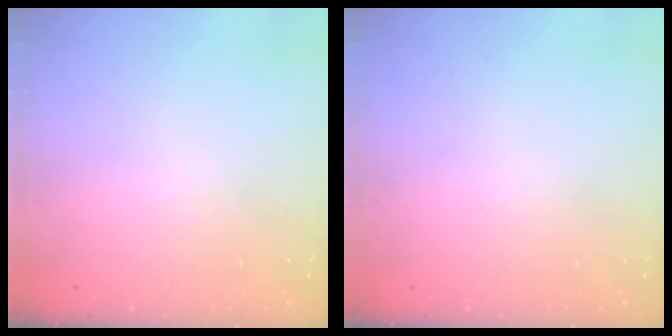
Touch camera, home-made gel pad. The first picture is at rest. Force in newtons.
{"total": 0.0}